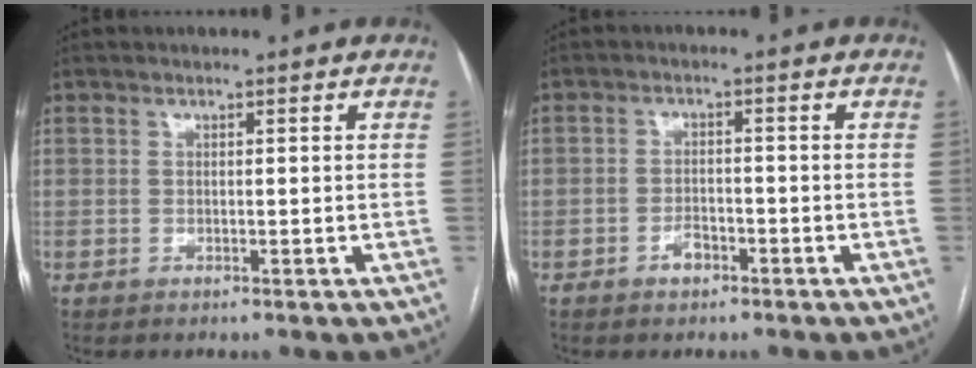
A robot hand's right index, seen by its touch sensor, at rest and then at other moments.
{"total": 2.4, "force": [-1.6, 1.3, 1.3], "torque": [-0.021, 0.005, -0.024]}